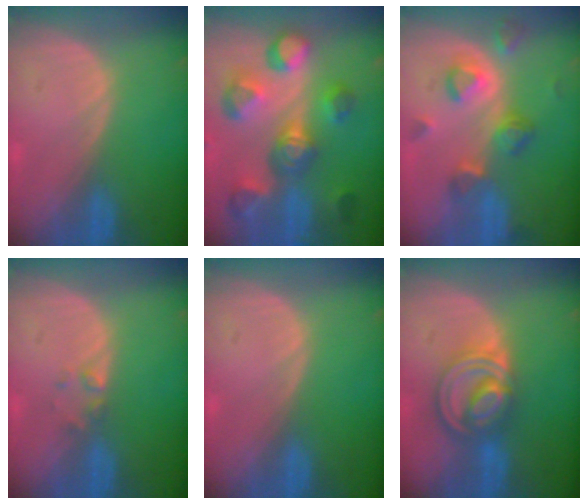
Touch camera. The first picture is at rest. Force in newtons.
{"total": 11.1, "press": 10.1, "slide": 4.7}
{"total": 7.1, "press": 6.9, "slide": 1.6}
{"total": 1.4, "press": 1.3, "slide": 0.2}
{"total": 0.0}
{"total": 8.3, "press": 7.0, "slide": 4.5}